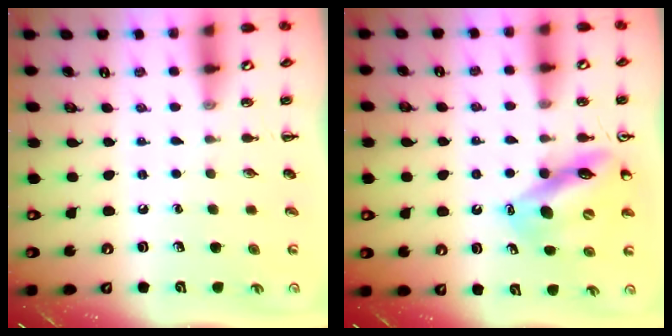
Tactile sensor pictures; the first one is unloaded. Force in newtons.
{"total": 12.1, "press": 11.4, "slide": 4.0}